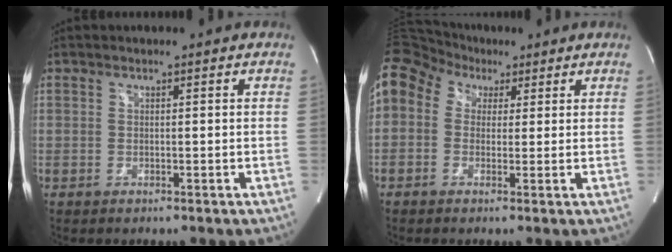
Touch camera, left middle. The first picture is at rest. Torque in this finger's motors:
{"motor_torque": [1.42, -0.71, 1.05, 0.21]}